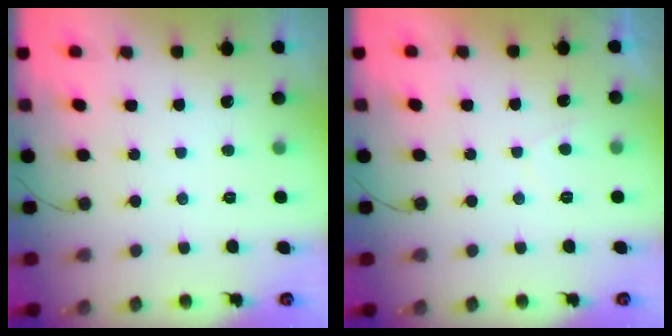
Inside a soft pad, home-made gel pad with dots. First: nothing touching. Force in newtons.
{"total": 0.8, "press": 0.6, "slide": 0.6}